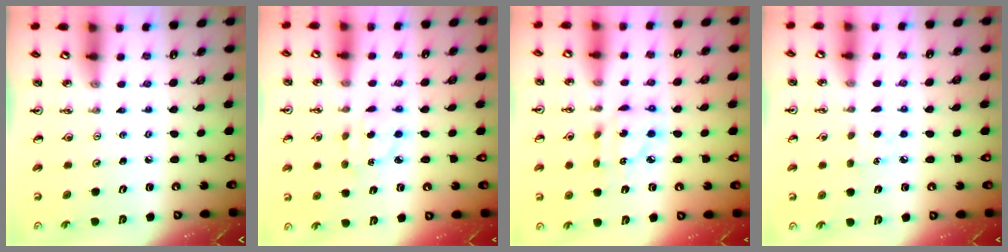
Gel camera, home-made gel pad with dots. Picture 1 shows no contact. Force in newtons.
{"total": 3.9, "press": 3.9, "slide": 0.4}
{"total": 7.5, "press": 7.5, "slide": 0.2}
{"total": 5.5, "press": 5.5, "slide": 0.6}